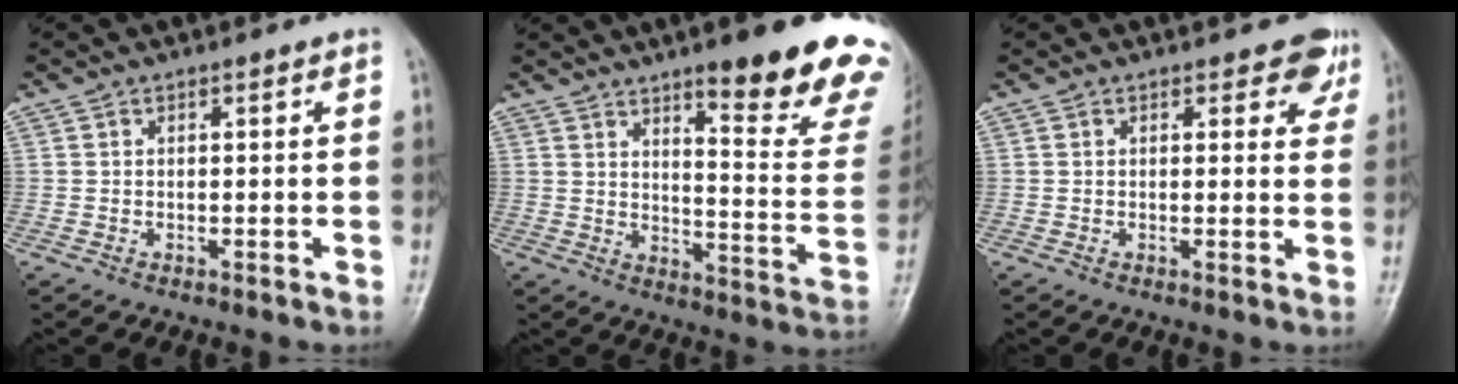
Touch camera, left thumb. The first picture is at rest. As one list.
[{"total": 20.0, "force": [13.1, 4.0, 14.6], "torque": [-0.155, -0.084, 0.178]}, {"total": 4.1, "force": [3.0, 2.3, 1.7], "torque": [0.015, -0.016, 0.023]}]